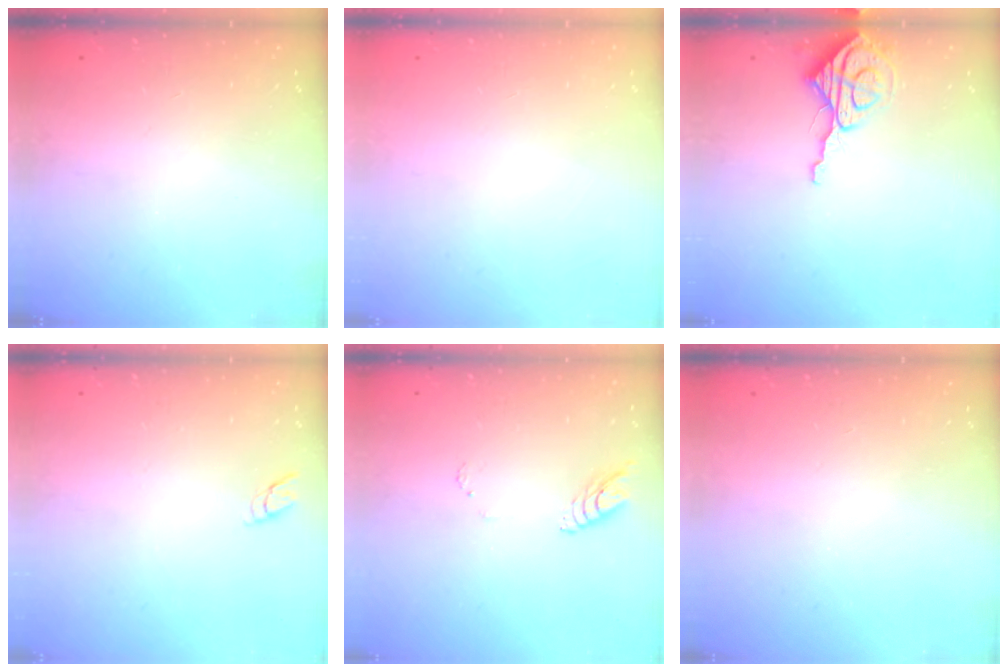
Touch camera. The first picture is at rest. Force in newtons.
{"total": 0.0}
{"total": 7.7, "press": 7.7, "slide": 0.6}
{"total": 4.8, "press": 4.7, "slide": 0.4}
{"total": 5.6, "press": 5.6, "slide": 0.2}
{"total": 0.0}